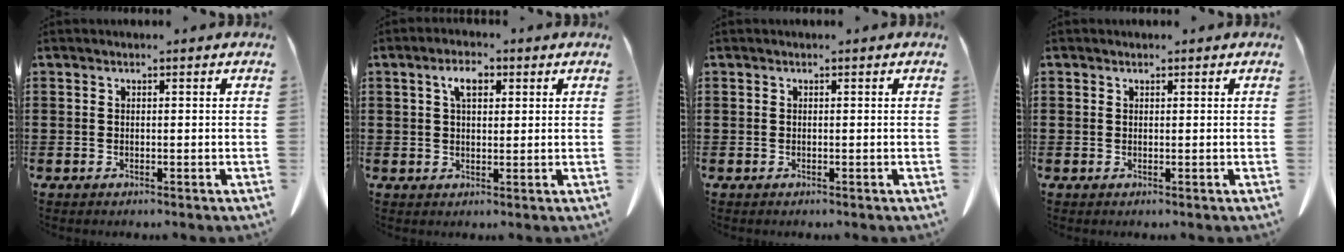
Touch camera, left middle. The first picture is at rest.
{"total": 3.9, "force": [1.6, 1.7, 3.1], "torque": [-0.059, 0.008, 0.025]}
{"total": 0.0}
{"total": 0.6, "force": [0.4, 0.4, 0.0], "torque": [-0.002, 0.002, 0.008]}